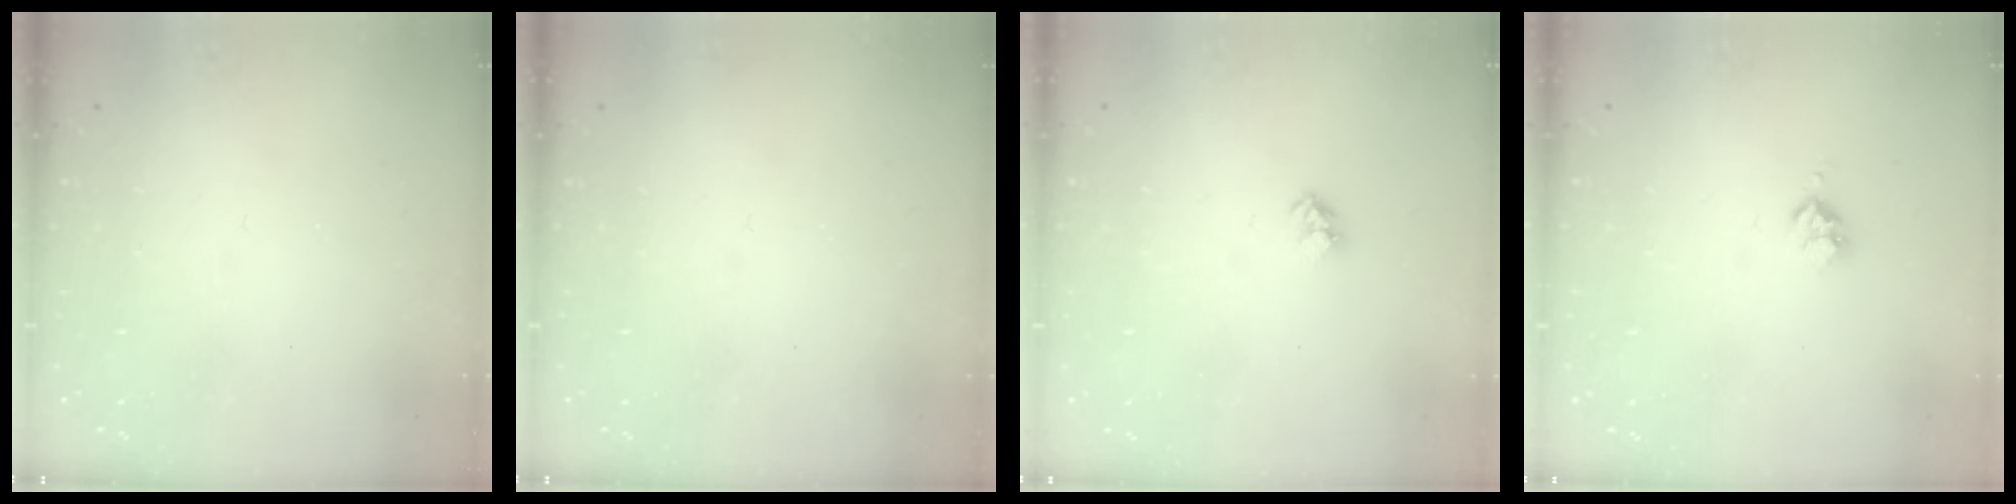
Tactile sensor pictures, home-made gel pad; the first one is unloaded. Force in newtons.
{"total": 0.0}
{"total": 2.4, "press": 2.4, "slide": 0.2}
{"total": 2.5, "press": 2.5, "slide": 0.3}